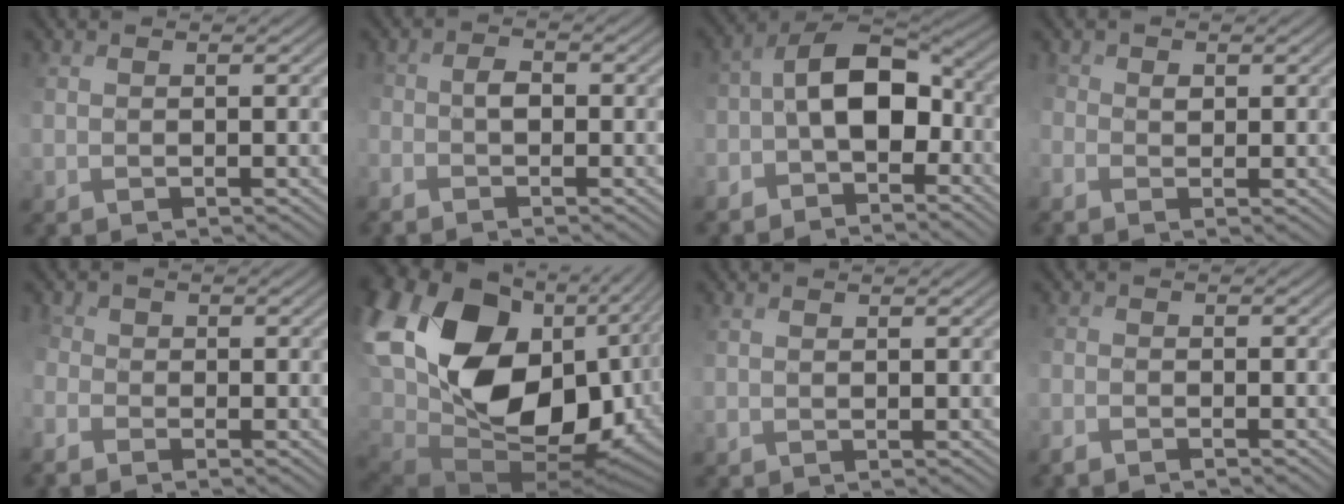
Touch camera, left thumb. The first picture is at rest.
{"total": 2.4, "force": [-1.1, 1.1, 1.7], "torque": [-0.034, 0.003, -0.020]}
{"total": 8.8, "force": [-3.1, 4.3, 7.0], "torque": [-0.130, 0.005, -0.064]}
{"total": 2.2, "force": [0.1, 1.6, 1.5], "torque": [-0.048, 0.003, 0.008]}
{"total": 2.6, "force": [-1.2, 1.8, 1.5], "torque": [-0.043, 0.001, -0.018]}
{"total": 22.6, "force": [5.1, 15.4, 15.8], "torque": [-0.366, -0.023, 0.140]}
{"total": 1.3, "force": [1.2, 0.0, -0.3], "torque": [0.009, 0.008, 0.028]}
{"total": 1.4, "force": [-1.3, 0.1, 0.5], "torque": [-0.009, 0.001, -0.031]}